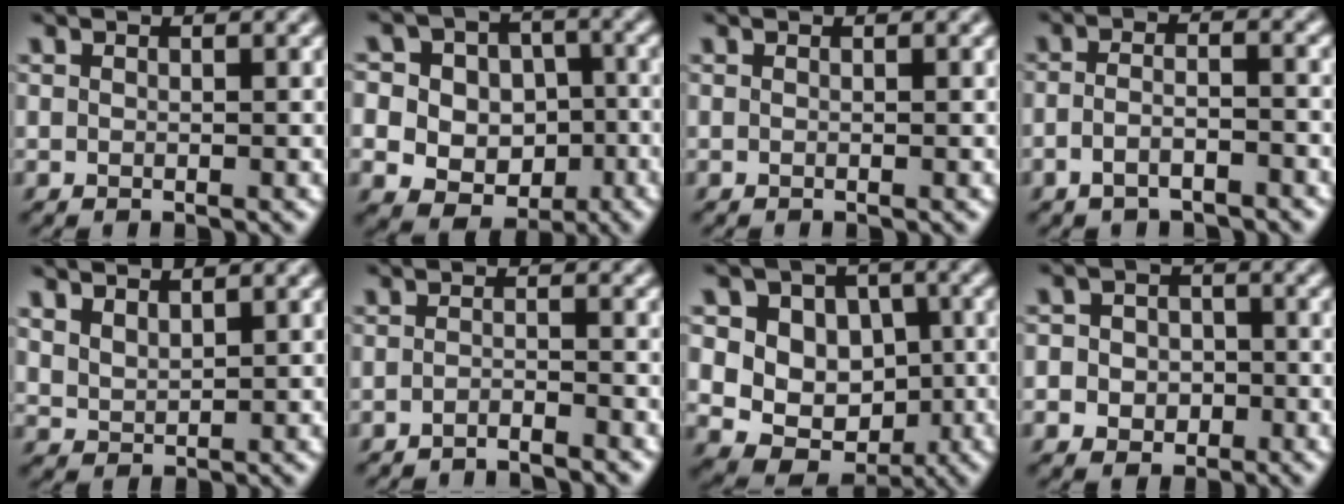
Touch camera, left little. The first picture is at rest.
{"total": 11.0, "force": [-0.6, 10.2, 4.1], "torque": [-0.102, 0.043, -0.027]}
{"total": 0.0}
{"total": 2.7, "force": [-1.8, 0.8, 1.9], "torque": [-0.037, 0.002, -0.040]}
{"total": 2.1, "force": [1.4, 0.9, 1.2], "torque": [-0.034, 0.003, 0.030]}
{"total": 1.6, "force": [-1.6, -0.4, 0.2], "torque": [-0.003, 0.007, -0.033]}
{"total": 9.9, "force": [0.7, 8.4, 5.2], "torque": [-0.096, 0.035, -0.013]}
{"total": 5.2, "force": [-1.1, 4.8, 1.6], "torque": [-0.018, 0.021, -0.045]}